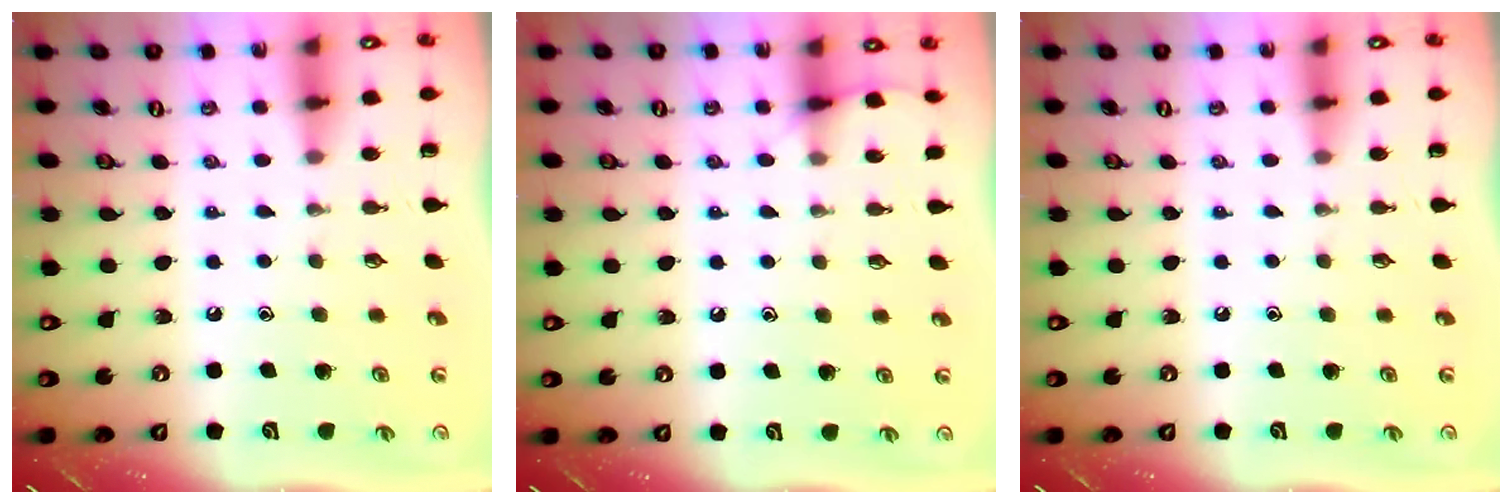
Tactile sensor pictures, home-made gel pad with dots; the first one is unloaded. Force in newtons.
{"total": 6.3, "press": 6.3, "slide": 0.8}
{"total": 0.0}